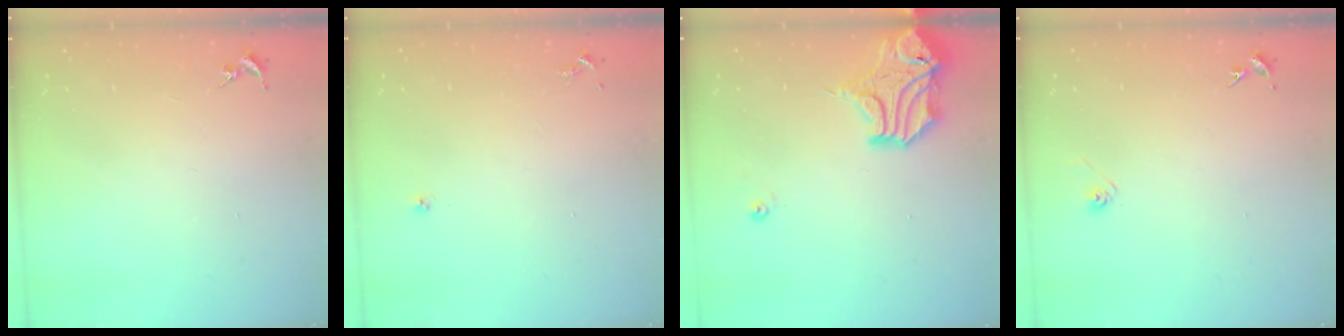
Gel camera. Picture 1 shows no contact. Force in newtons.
{"total": 4.3, "press": 4.3, "slide": 0.4}
{"total": 15.8, "press": 15.6, "slide": 2.7}
{"total": 3.2, "press": 2.9, "slide": 1.4}